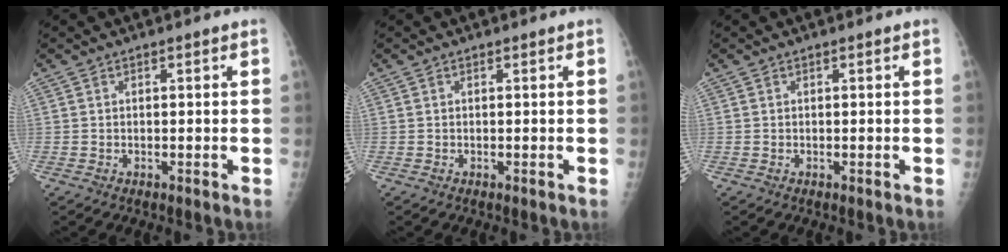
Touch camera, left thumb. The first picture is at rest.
{"total": 0.0}
{"total": 0.0}